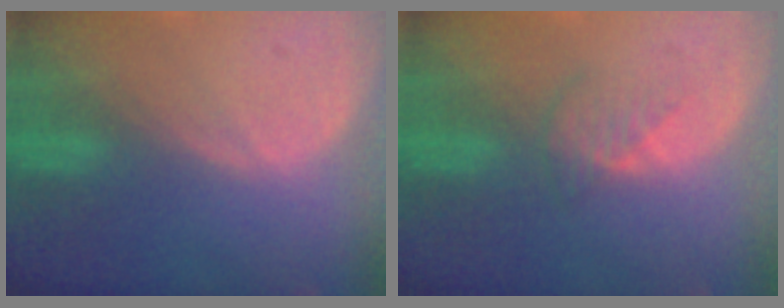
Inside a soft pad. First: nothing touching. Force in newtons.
{"total": 2.5, "press": 2.5, "slide": 0.4}